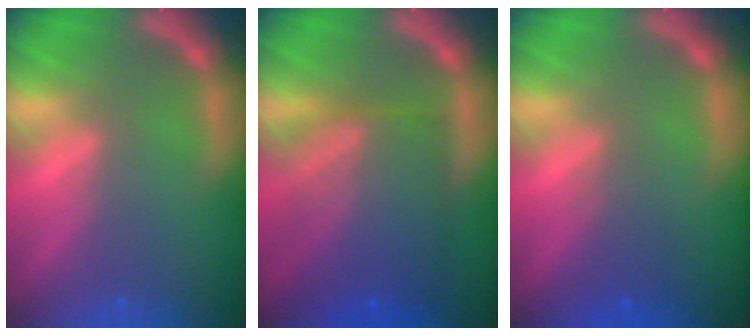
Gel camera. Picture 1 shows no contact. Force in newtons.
{"total": 9.1}
{"total": 2.0}